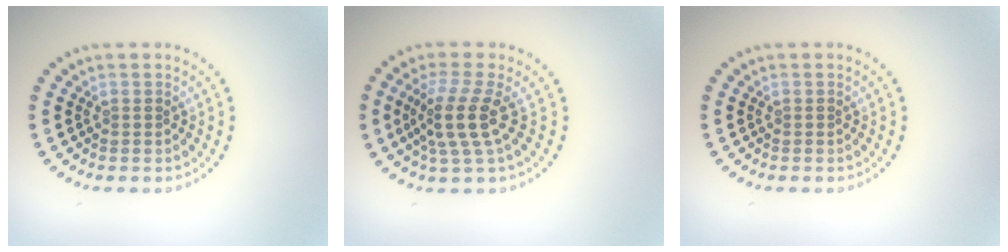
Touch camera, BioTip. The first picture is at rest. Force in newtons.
{"total": 3.7, "press": 2.7, "slide": 2.5}
{"total": 0.0}